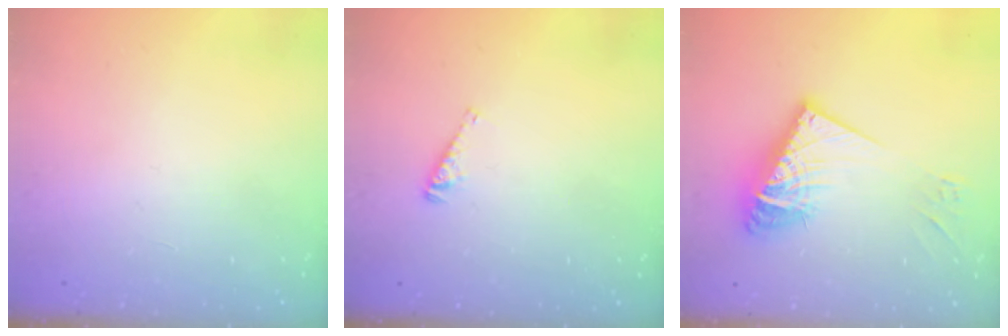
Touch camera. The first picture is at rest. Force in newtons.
{"total": 3.6, "press": 3.5, "slide": 0.4}
{"total": 15.4, "press": 15.3, "slide": 1.8}